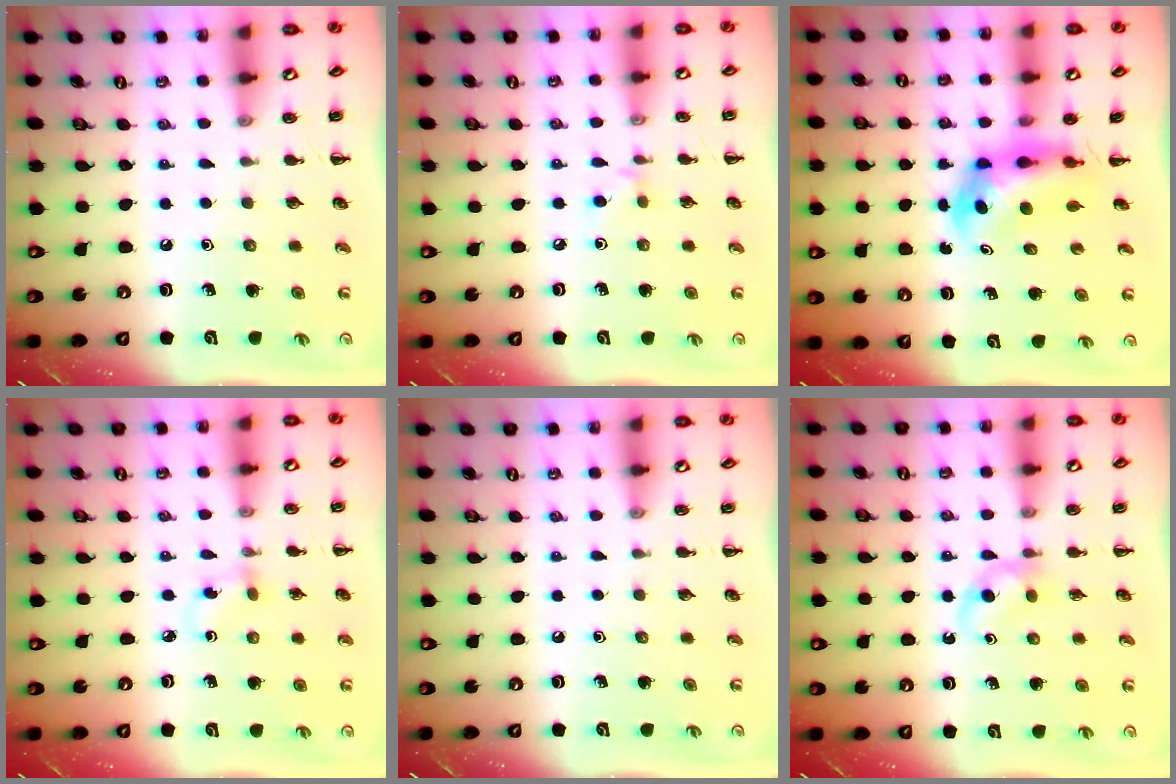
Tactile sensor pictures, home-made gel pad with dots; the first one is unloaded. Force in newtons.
{"total": 4.0, "press": 3.7, "slide": 1.6}
{"total": 4.8, "press": 4.5, "slide": 1.4}
{"total": 1.6, "press": 1.4, "slide": 0.7}
{"total": 0.0}
{"total": 3.4, "press": 3.2, "slide": 1.4}